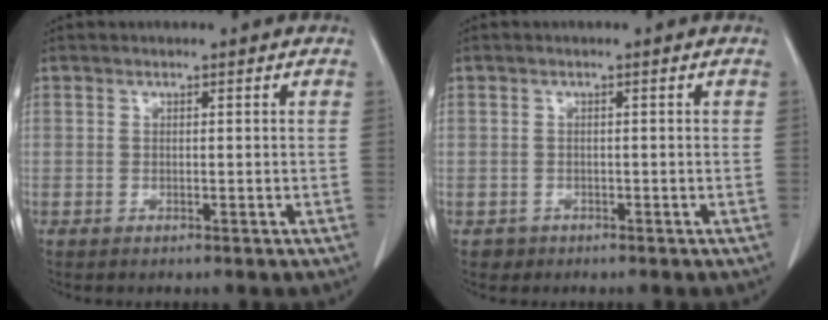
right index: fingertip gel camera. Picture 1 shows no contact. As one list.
[{"total": 1.5, "force": [-0.9, 1.2, -0.2], "torque": [-0.001, 0.006, -0.017]}]